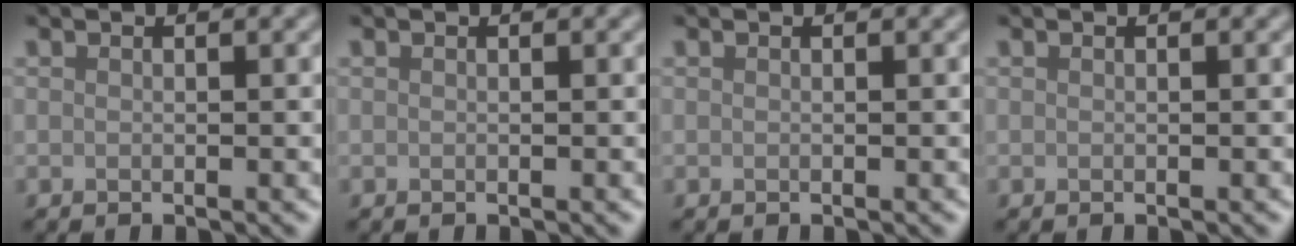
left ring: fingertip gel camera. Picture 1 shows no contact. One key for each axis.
{"total": 0.0}
{"total": 0.0}
{"total": 0.0}